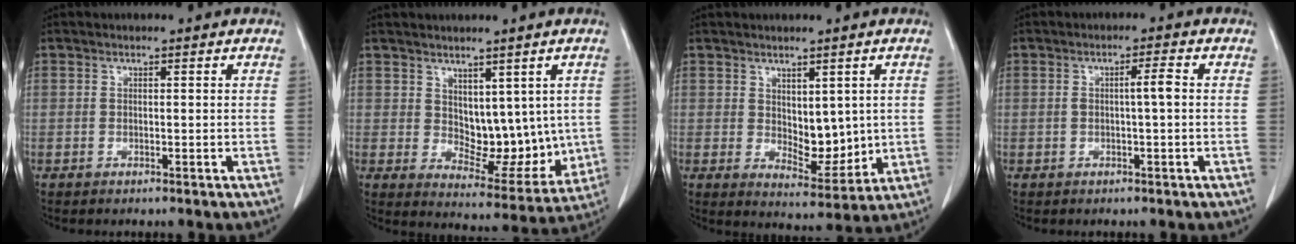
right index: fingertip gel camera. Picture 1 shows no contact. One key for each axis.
{"total": 9.7, "fx": 1.8, "fy": 5.9, "fz": 7.5, "tx": -0.086, "ty": -0.006, "tz": 0.046}
{"total": 6.9, "fx": 0.8, "fy": 3.7, "fz": 5.8, "tx": -0.081, "ty": -0.010, "tz": 0.030}
{"total": 2.7, "fx": 0.1, "fy": 0.1, "fz": 2.7, "tx": -0.046, "ty": 0.003, "tz": 0.001}